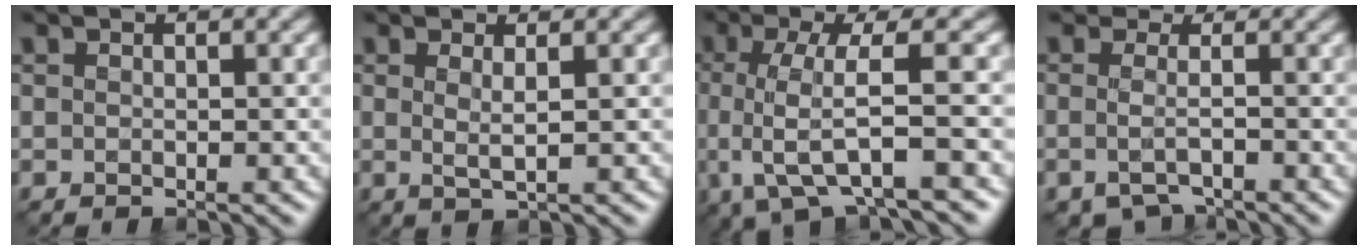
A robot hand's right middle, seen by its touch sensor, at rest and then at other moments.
{"total": 1.3, "force": [0.3, 0.0, 1.2], "torque": [-0.025, -0.005, 0.006]}
{"total": 6.1, "force": [-1.1, 1.4, 5.8], "torque": [-0.112, -0.006, -0.024]}
{"total": 3.0, "force": [-1.4, 2.1, 1.6], "torque": [-0.009, 0.002, -0.025]}